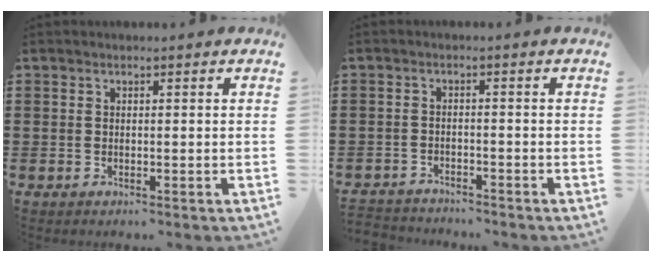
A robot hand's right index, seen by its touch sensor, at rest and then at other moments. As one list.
[{"total": 2.1, "force": [-2.1, 0.1, -0.1], "torque": [-0.007, -0.002, -0.047]}]